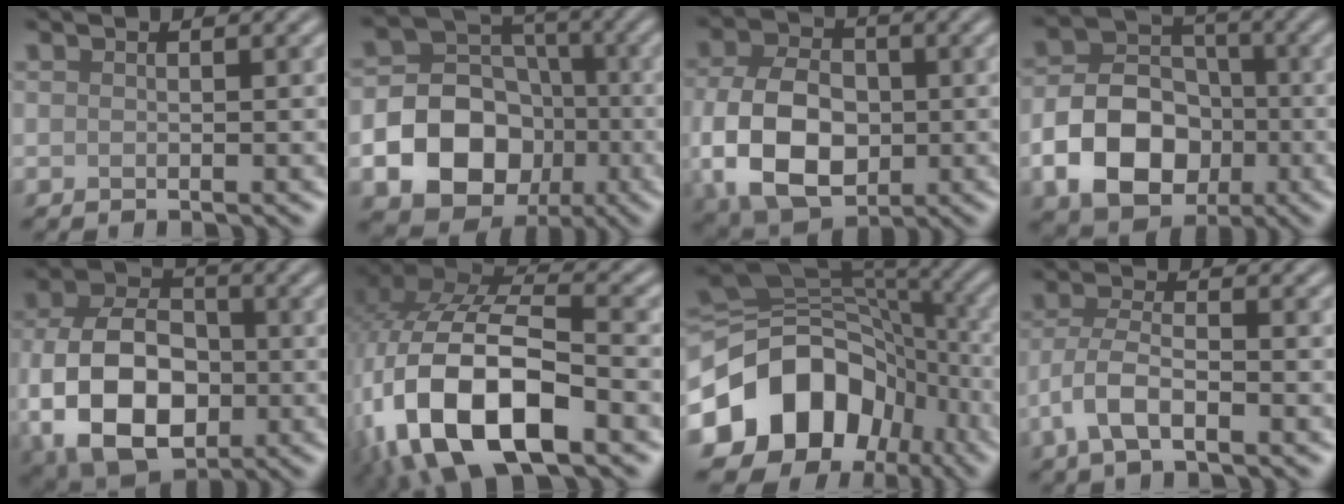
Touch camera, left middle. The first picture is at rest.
{"total": 13.2, "force": [-4.2, 11.2, 5.5], "torque": [-0.099, -0.031, -0.092]}
{"total": 9.9, "force": [-1.5, 6.8, 7.0], "torque": [-0.150, -0.012, -0.036]}
{"total": 8.7, "force": [-2.8, 6.4, 5.2], "torque": [-0.088, -0.006, -0.053]}
{"total": 11.7, "force": [-2.6, 7.8, 8.3], "torque": [-0.173, -0.018, -0.054]}
{"total": 15.5, "force": [-6.1, 7.8, 11.9], "torque": [-0.255, -0.014, -0.114]}
{"total": 14.3, "force": [-5.7, 11.1, 7.1], "torque": [-0.146, -0.002, -0.110]}
{"total": 3.9, "force": [-1.8, 1.6, 3.1], "torque": [-0.068, 0.001, -0.041]}